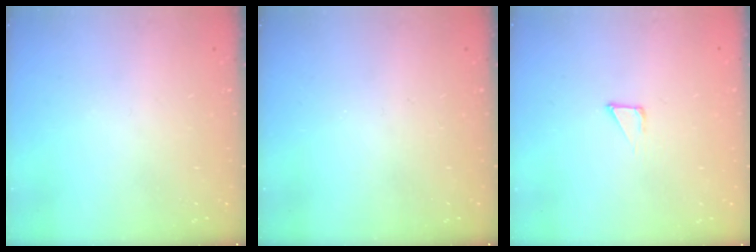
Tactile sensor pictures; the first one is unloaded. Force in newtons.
{"total": 0.0}
{"total": 2.1, "press": 2.1, "slide": 0.1}